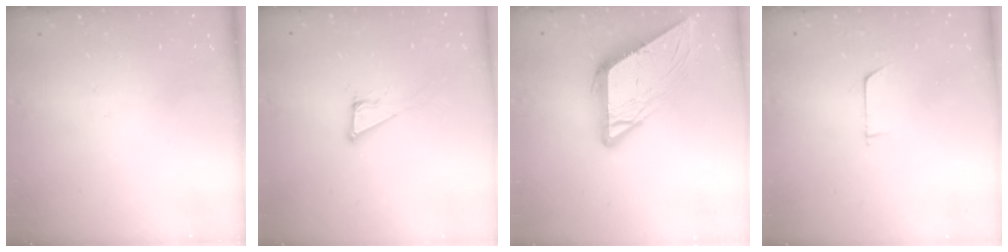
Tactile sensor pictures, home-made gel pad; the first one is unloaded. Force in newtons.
{"total": 8.3, "press": 7.6, "slide": 3.4}
{"total": 10.6, "press": 10.5, "slide": 1.1}
{"total": 3.7, "press": 3.6, "slide": 0.4}